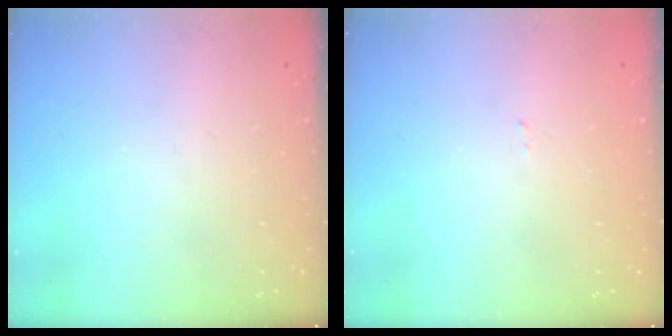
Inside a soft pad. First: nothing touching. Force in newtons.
{"total": 1.6, "press": 1.6, "slide": 0.1}